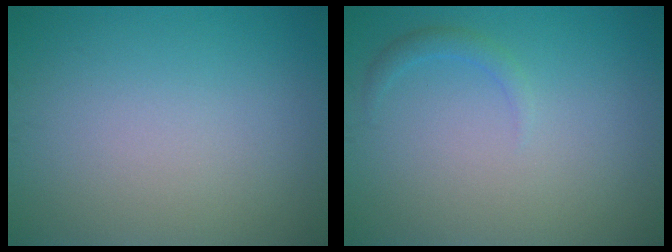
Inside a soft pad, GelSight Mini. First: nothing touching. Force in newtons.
{"total": 1.1, "press": 1.1, "slide": 0.0}